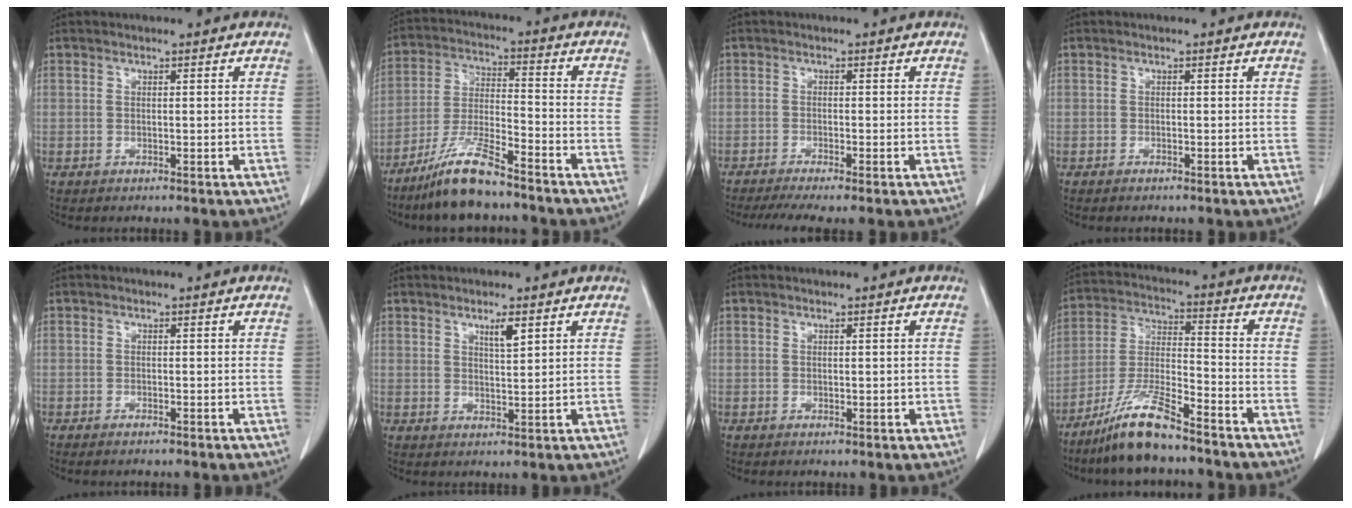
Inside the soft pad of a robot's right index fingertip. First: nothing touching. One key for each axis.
{"total": 10.6, "fx": -8.3, "fy": 1.2, "fz": 6.5, "tx": -0.134, "ty": -0.022, "tz": -0.160}
{"total": 5.6, "fx": -4.4, "fy": -0.1, "fz": 3.4, "tx": -0.050, "ty": -0.009, "tz": -0.071}
{"total": 0.6, "fx": -0.5, "fy": 0.0, "fz": 0.2, "tx": -0.009, "ty": -0.001, "tz": -0.009}
{"total": 0.9, "fx": -0.8, "fy": 0.2, "fz": 0.4, "tx": -0.011, "ty": -0.001, "tz": -0.011}
{"total": 2.9, "fx": 1.7, "fy": 0.4, "fz": 2.3, "tx": -0.041, "ty": -0.004, "tz": 0.030}
{"total": 0.8, "fx": 0.0, "fy": 0.4, "fz": 0.7, "tx": -0.010, "ty": -0.002, "tz": 0.005}
{"total": 11.3, "fx": -8.7, "fy": 1.2, "fz": 7.0, "tx": -0.147, "ty": -0.019, "tz": -0.170}